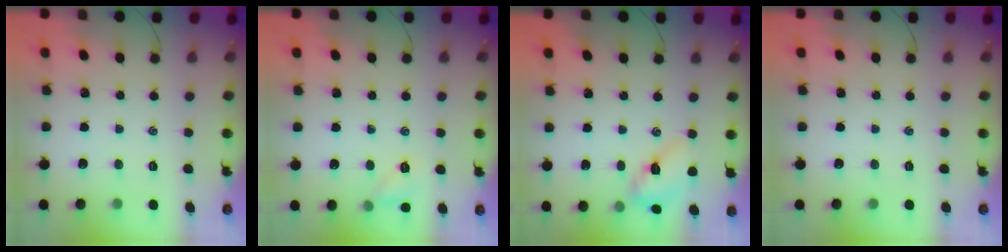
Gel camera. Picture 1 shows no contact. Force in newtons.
{"total": 6.6, "press": 6.4, "slide": 1.2}
{"total": 7.8, "press": 7.7, "slide": 0.3}
{"total": 0.0}